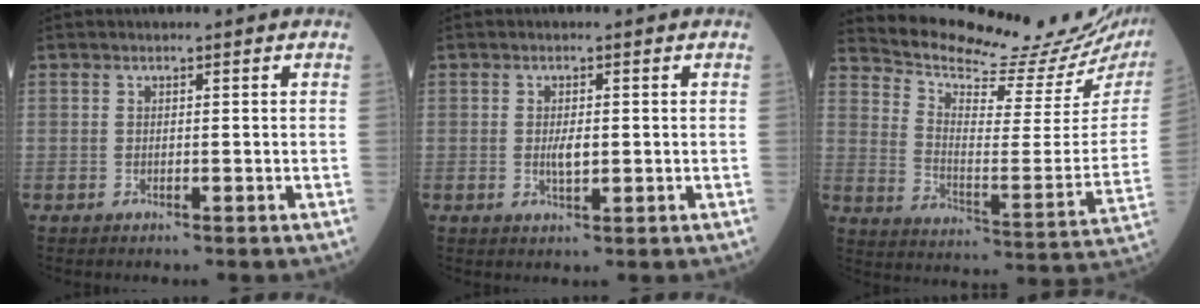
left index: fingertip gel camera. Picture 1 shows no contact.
{"total": 2.4, "force": [0.0, 0.7, 2.2], "torque": [-0.046, -0.002, 0.002]}
{"total": 22.7, "force": [21.9, 1.4, 5.7], "torque": [-0.104, -0.107, 0.290]}